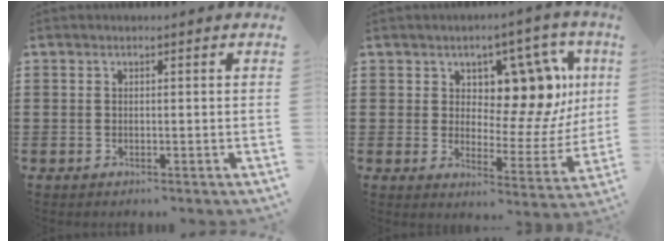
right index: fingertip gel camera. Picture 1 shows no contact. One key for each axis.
{"total": 10.7, "fx": 6.0, "fy": 6.6, "fz": 5.9, "tx": -0.084, "ty": -0.052, "tz": 0.104}